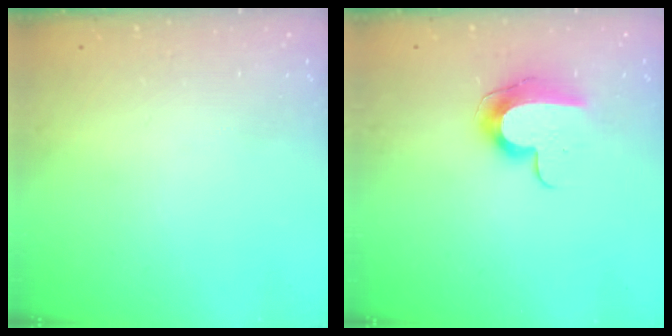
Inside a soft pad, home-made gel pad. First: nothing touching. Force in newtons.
{"total": 10.1, "press": 10.0, "slide": 1.0}